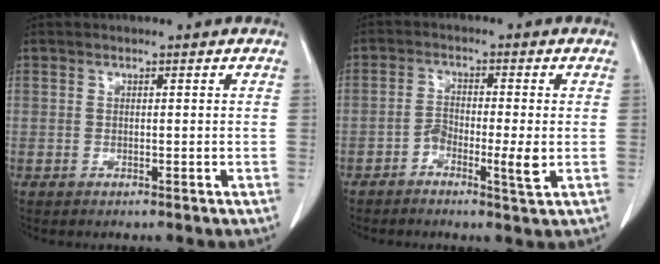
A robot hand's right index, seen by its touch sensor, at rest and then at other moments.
{"total": 4.5, "force": [-1.5, 0.9, 4.1], "torque": [-0.072, 0.000, -0.028]}